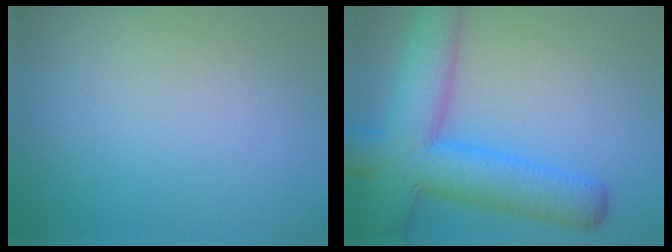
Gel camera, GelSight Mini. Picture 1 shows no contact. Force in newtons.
{"total": 11.2, "press": 11.2, "slide": 0.4}